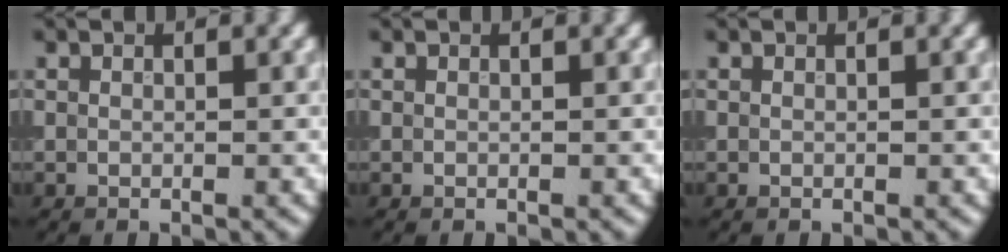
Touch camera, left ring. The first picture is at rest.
{"total": 0.0}
{"total": 0.0}